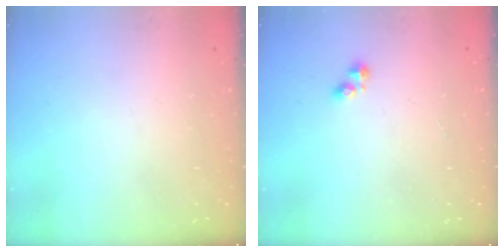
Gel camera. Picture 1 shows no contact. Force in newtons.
{"total": 2.1, "press": 2.0, "slide": 0.4}